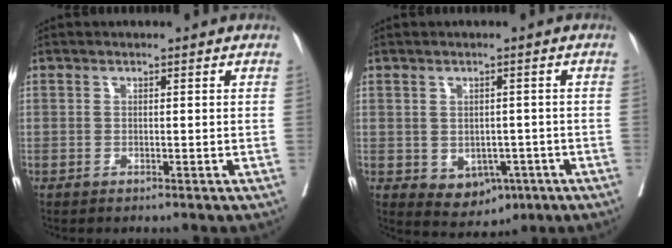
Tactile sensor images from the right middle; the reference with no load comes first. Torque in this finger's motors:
{"motor_torque": [0.57, -0.42, 0.11, 0.04]}